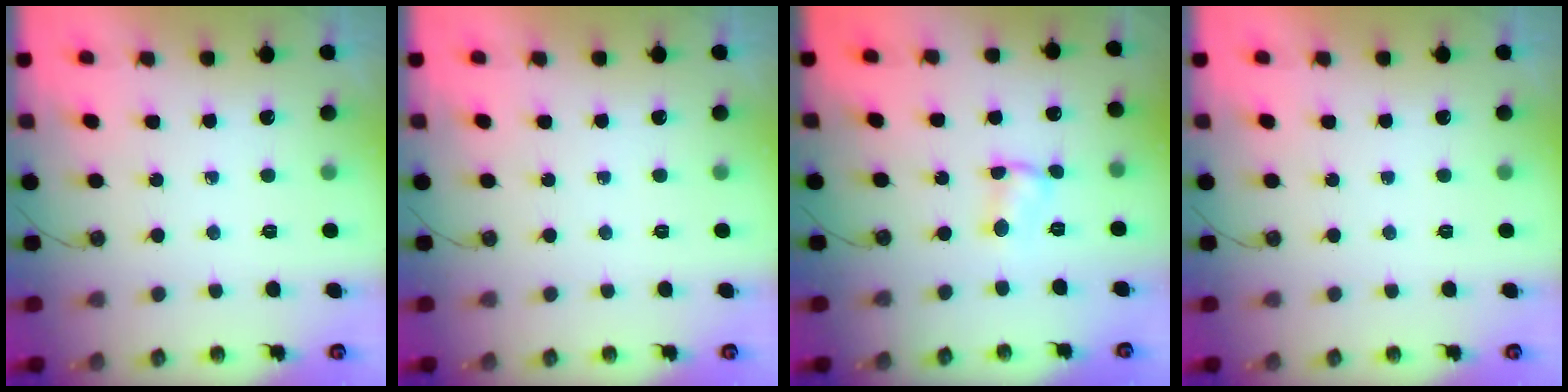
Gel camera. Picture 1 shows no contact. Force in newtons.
{"total": 0.0}
{"total": 2.0, "press": 2.0, "slide": 0.0}
{"total": 0.0}